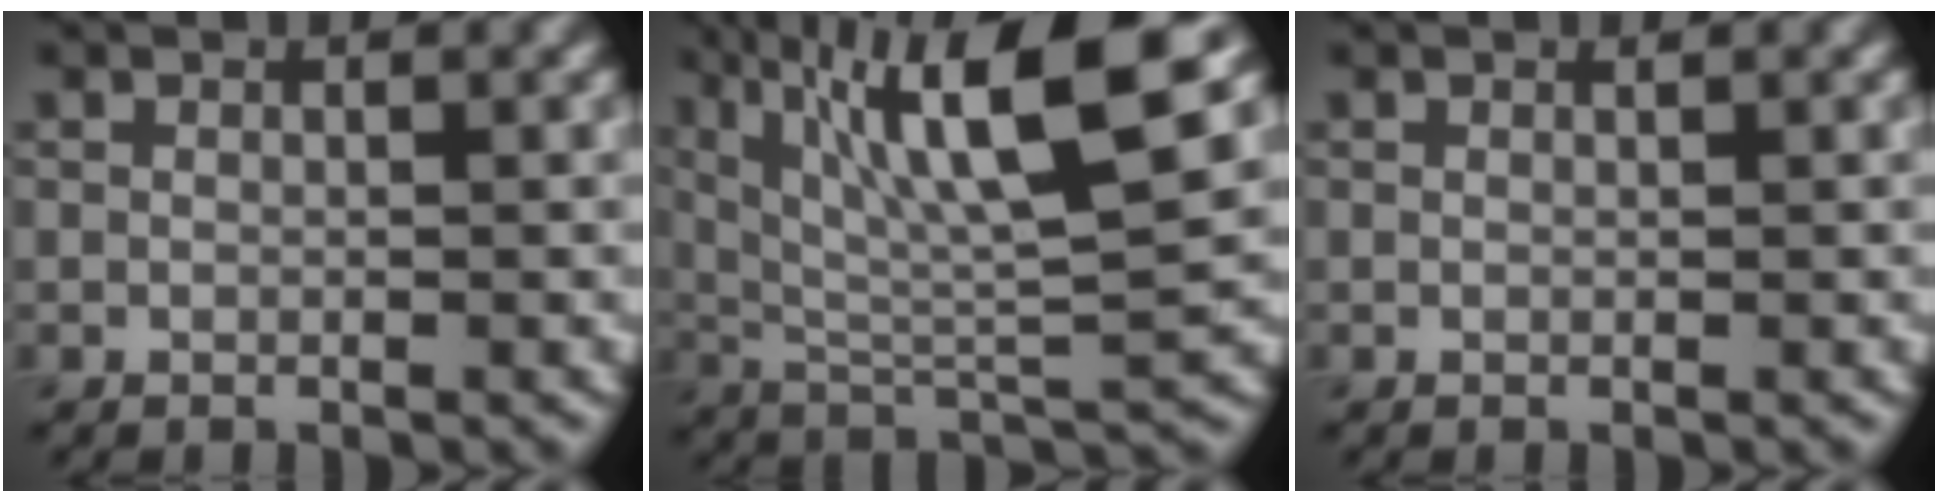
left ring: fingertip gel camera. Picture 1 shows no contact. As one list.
[{"total": 11.7, "force": [5.0, 2.3, 10.3], "torque": [-0.173, 0.007, 0.090]}, {"total": 0.0}]